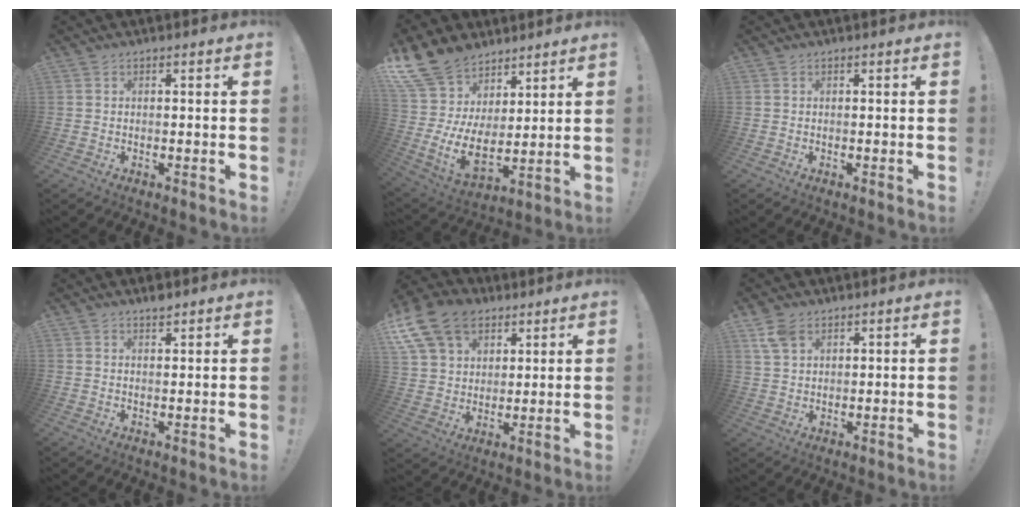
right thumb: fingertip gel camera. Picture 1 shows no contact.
{"total": 15.8, "force": [6.5, 10.6, 9.7], "torque": [-0.211, -0.062, 0.128]}
{"total": 0.0}
{"total": 2.0, "force": [1.8, 0.4, 0.7], "torque": [-0.002, -0.010, 0.030]}
{"total": 16.5, "force": [8.6, 11.6, 7.9], "torque": [-0.143, -0.038, 0.167]}
{"total": 6.0, "force": [3.6, 3.5, 3.4], "torque": [-0.059, -0.010, 0.070]}